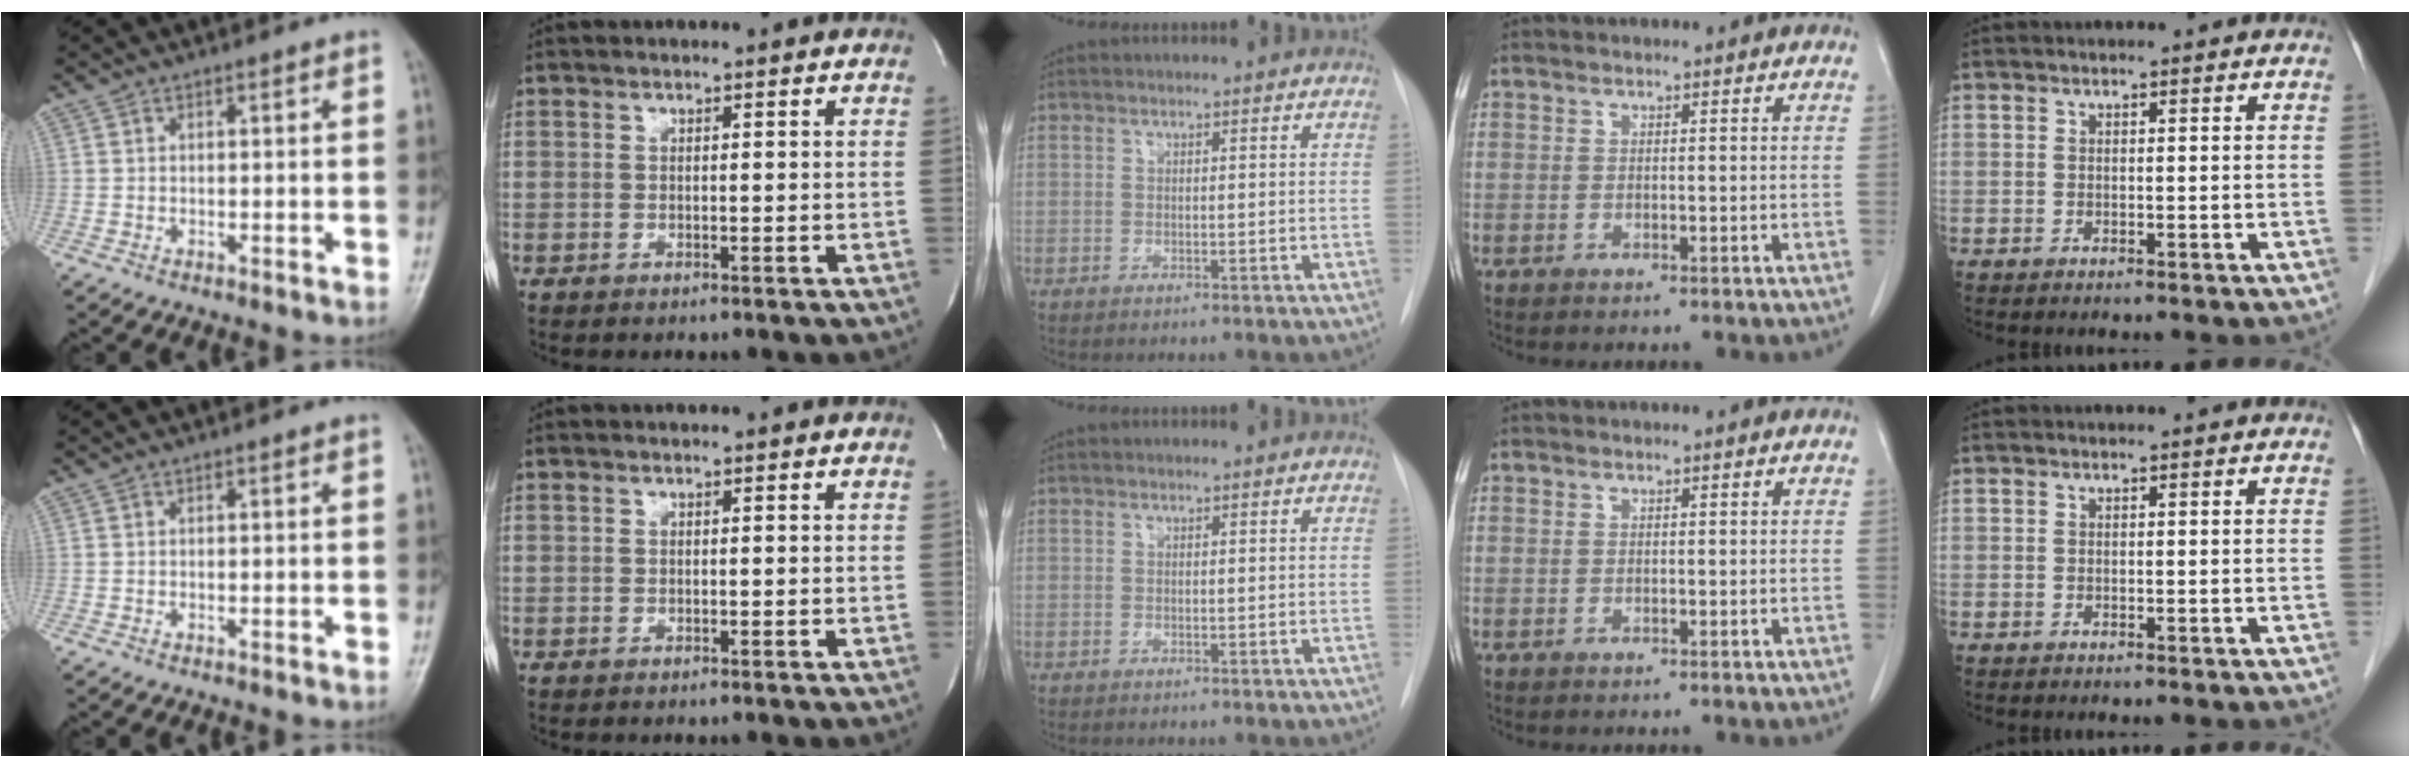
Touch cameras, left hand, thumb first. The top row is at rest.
{}